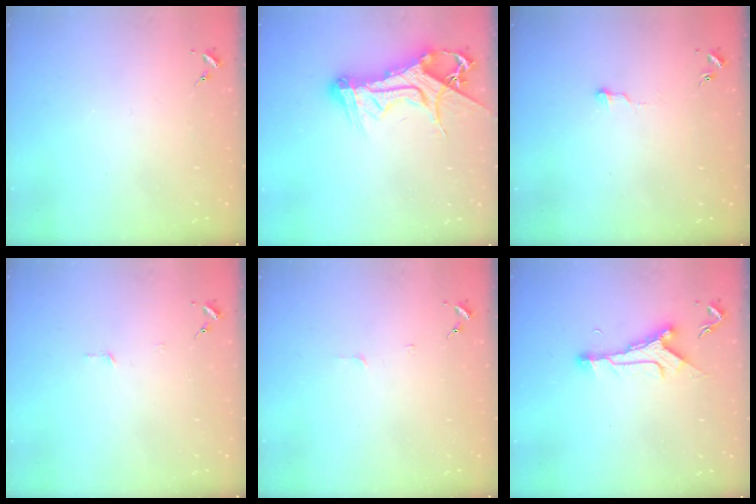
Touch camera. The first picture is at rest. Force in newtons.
{"total": 16.5, "press": 16.4, "slide": 1.8}
{"total": 4.5, "press": 4.5, "slide": 0.5}
{"total": 2.7, "press": 2.7, "slide": 0.2}
{"total": 3.3, "press": 3.3, "slide": 0.4}
{"total": 9.9, "press": 9.9, "slide": 0.7}